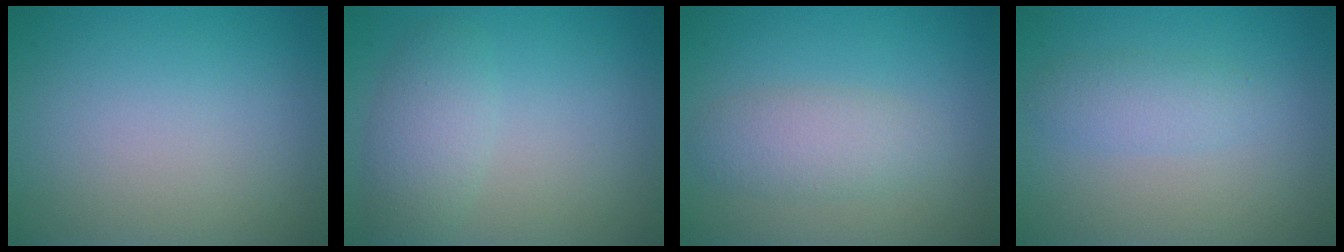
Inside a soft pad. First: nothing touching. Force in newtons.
{"total": 2.6, "press": 2.6, "slide": 0.2}
{"total": 2.9, "press": 2.9, "slide": 0.2}
{"total": 2.0, "press": 2.0, "slide": 0.0}